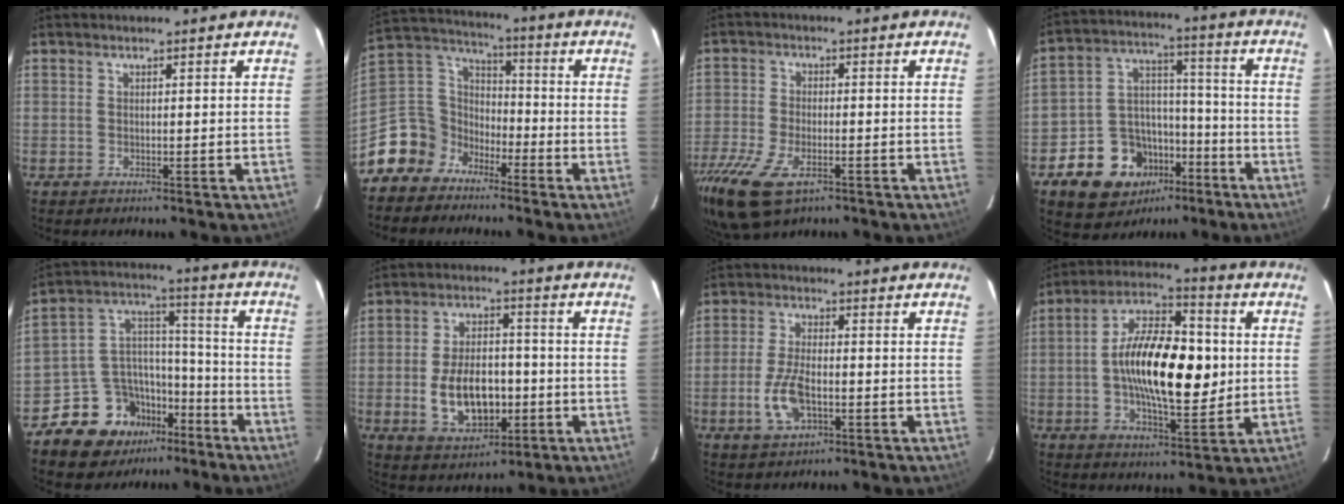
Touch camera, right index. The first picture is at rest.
{"total": 10.8, "force": [-7.6, 7.5, 1.2], "torque": [-0.059, 0.048, -0.158]}
{"total": 14.1, "force": [-8.3, 6.5, 9.3], "torque": [-0.227, -0.044, -0.153]}
{"total": 15.4, "force": [-8.1, 11.6, 6.0], "torque": [-0.134, 0.049, -0.108]}
{"total": 14.8, "force": [-10.0, 9.9, 4.6], "torque": [-0.106, 0.064, -0.155]}
{"total": 12.5, "force": [-2.9, 7.2, 9.8], "torque": [-0.196, 0.007, -0.033]}
{"total": 7.7, "force": [-2.5, 3.6, 6.3], "torque": [-0.138, -0.004, -0.044]}
{"total": 18.5, "force": [0.3, 8.0, 16.7], "torque": [-0.290, 0.018, 0.001]}